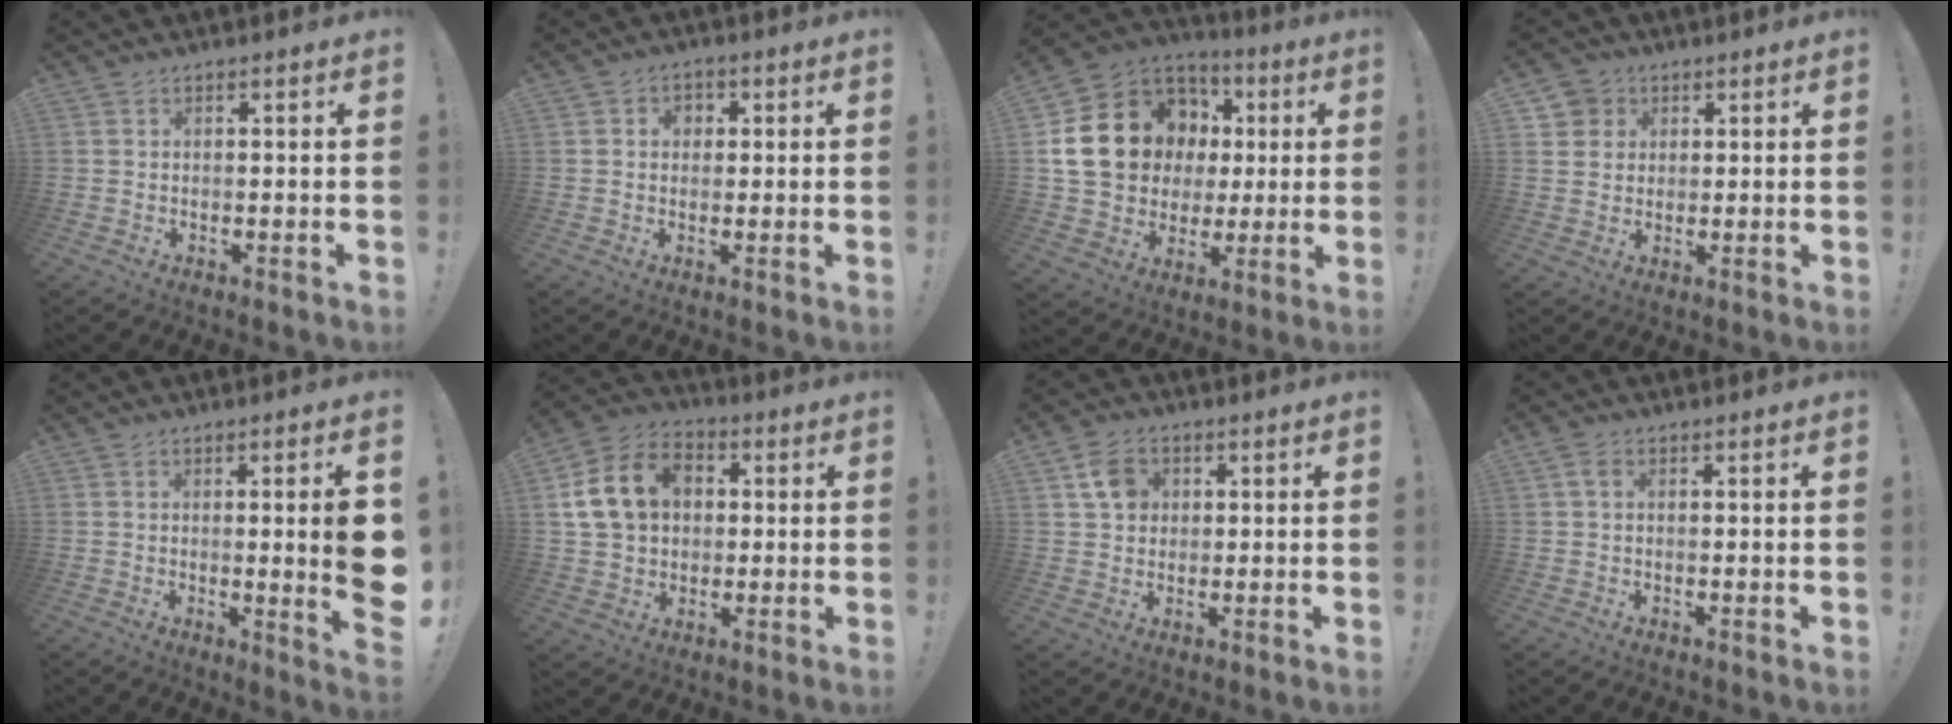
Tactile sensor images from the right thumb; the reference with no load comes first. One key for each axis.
{"total": 3.1, "fx": 0.4, "fy": 2.8, "fz": 1.3, "tx": -0.013, "ty": 0.000, "tz": 0.004}
{"total": 19.9, "fx": 4.9, "fy": 16.5, "fz": 10.2, "tx": -0.151, "ty": -0.008, "tz": 0.125}
{"total": 5.0, "fx": 2.1, "fy": 4.5, "fz": 0.6, "tx": -0.012, "ty": -0.008, "tz": 0.040}
{"total": 9.3, "fx": 0.6, "fy": -0.1, "fz": 9.3, "tx": -0.132, "ty": -0.018, "tz": 0.005}
{"total": 16.7, "fx": 3.7, "fy": 13.0, "fz": 9.7, "tx": -0.150, "ty": 0.005, "tz": 0.076}
{"total": 7.5, "fx": 2.6, "fy": 6.2, "fz": 3.3, "tx": -0.051, "ty": 0.004, "tz": 0.052}
{"total": 2.4, "fx": 0.8, "fy": 1.5, "fz": 1.7, "tx": -0.028, "ty": 0.002, "tz": 0.013}